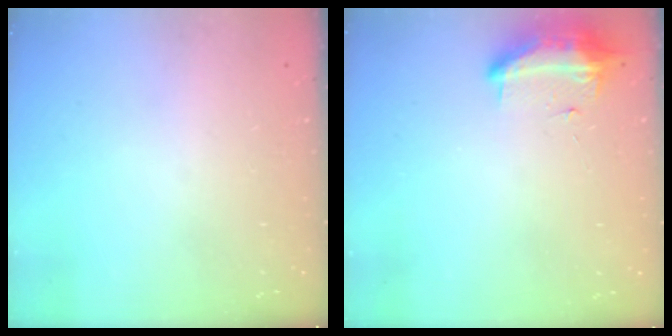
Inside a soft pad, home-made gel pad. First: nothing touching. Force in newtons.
{"total": 9.5, "press": 9.2, "slide": 2.4}